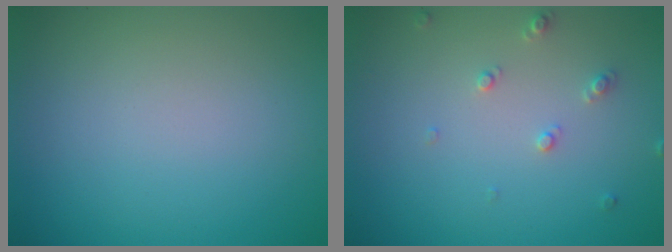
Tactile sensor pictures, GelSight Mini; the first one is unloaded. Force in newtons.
{"total": 1.3, "press": 1.2, "slide": 0.3}